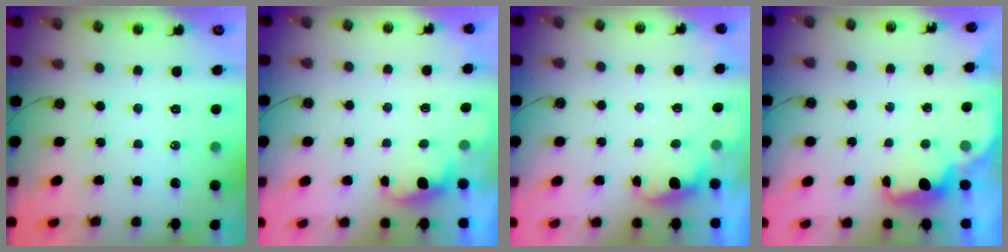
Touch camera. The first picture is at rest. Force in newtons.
{"total": 0.8, "press": 0.4, "slide": 0.7}
{"total": 0.8, "press": 0.4, "slide": 0.7}
{"total": 2.0, "press": 1.8, "slide": 0.8}